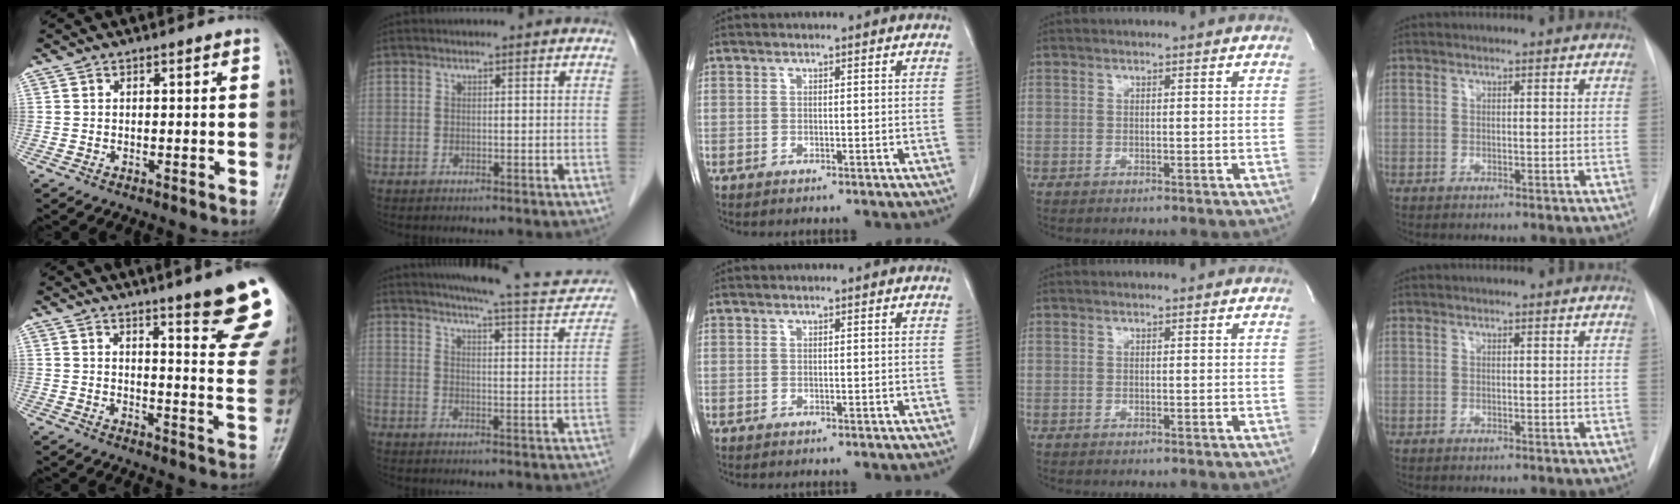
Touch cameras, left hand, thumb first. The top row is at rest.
{"thumb": {"total": 16.7, "force": [11.1, 2.0, 12.3], "torque": [-0.129, -0.061, 0.128]}, "index": {"total": 15.6, "force": [14.1, 2.1, 6.4], "torque": [-0.079, -0.014, 0.165]}}